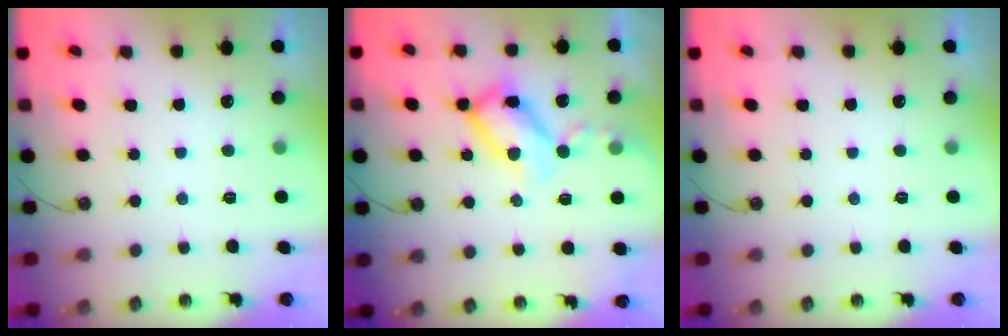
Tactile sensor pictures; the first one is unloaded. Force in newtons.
{"total": 12.3, "press": 12.1, "slide": 1.8}
{"total": 0.0}